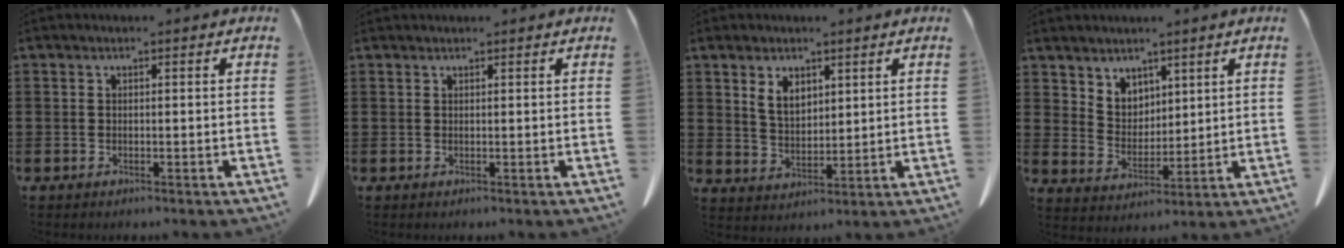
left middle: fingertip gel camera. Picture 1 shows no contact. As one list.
[{"total": 0.5, "force": [0.5, 0.0, 0.1], "torque": [-0.004, 0.000, 0.011]}, {"total": 4.4, "force": [2.8, 2.7, 2.1], "torque": [-0.053, 0.009, 0.052]}, {"total": 5.0, "force": [4.1, 2.9, 0.1], "torque": [-0.021, -0.008, 0.079]}]